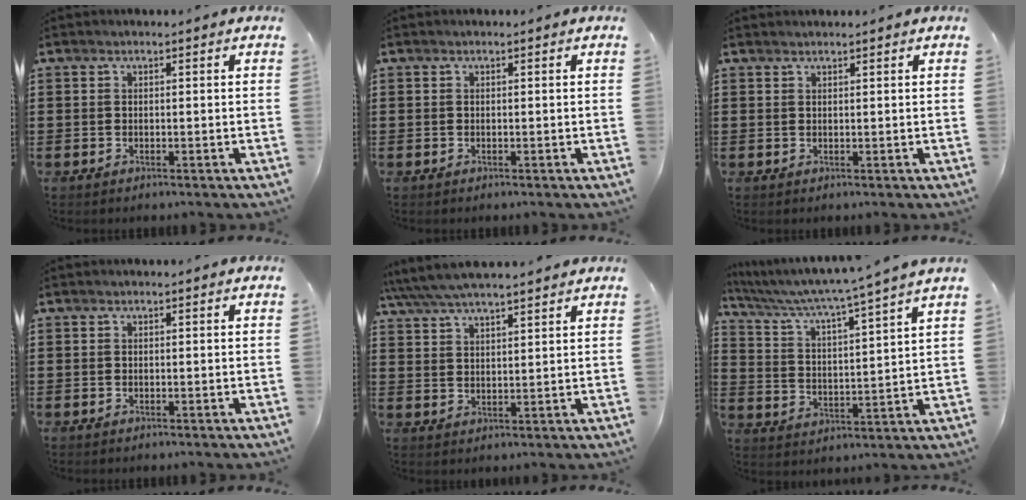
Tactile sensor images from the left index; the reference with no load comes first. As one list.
[{"total": 0.0}, {"total": 0.7, "force": [0.7, -0.1, 0.1], "torque": [-0.004, -0.002, 0.015]}, {"total": 0.0}, {"total": 4.9, "force": [4.5, 0.6, 1.9], "torque": [-0.051, -0.014, 0.079]}, {"total": 4.8, "force": [4.2, -1.3, 2.0], "torque": [-0.062, -0.040, 0.060]}]